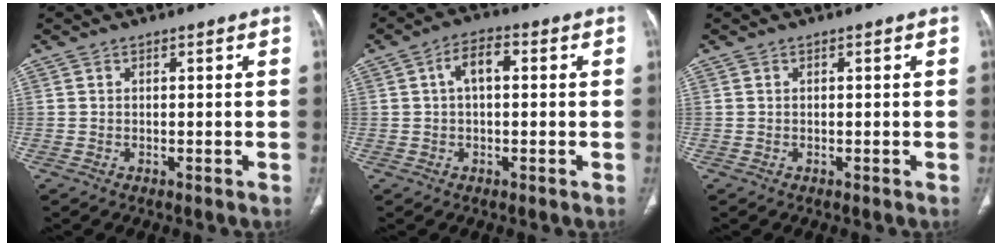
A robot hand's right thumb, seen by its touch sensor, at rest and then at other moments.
{"total": 5.3, "force": [0.9, 2.7, 4.4], "torque": [-0.075, 0.017, 0.008]}
{"total": 0.0}